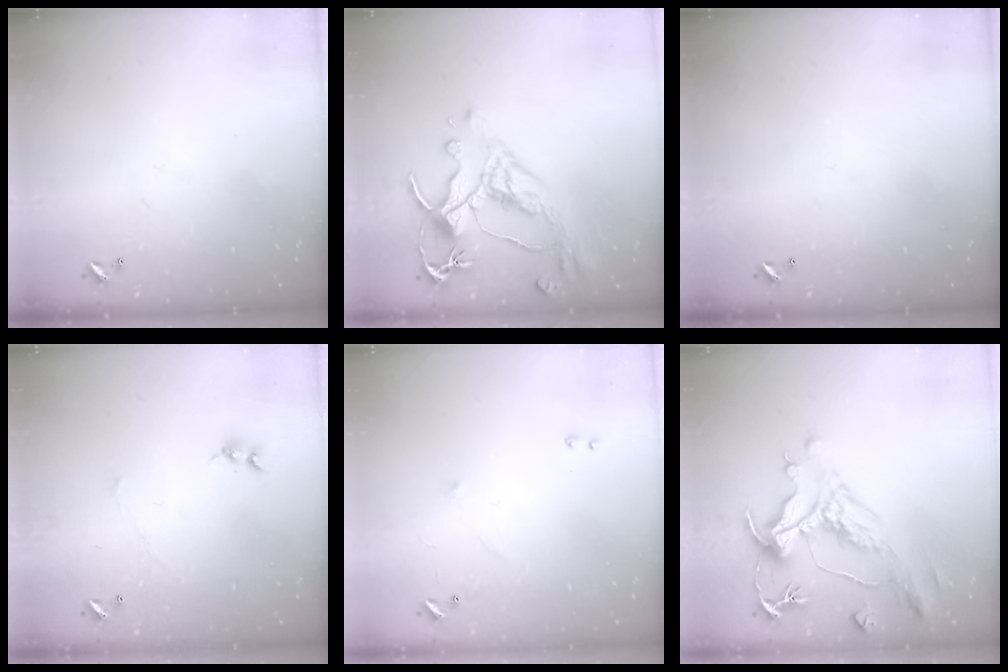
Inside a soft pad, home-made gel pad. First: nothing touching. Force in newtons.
{"total": 4.5, "press": 4.2, "slide": 1.5}
{"total": 0.0}
{"total": 1.4, "press": 1.3, "slide": 0.4}
{"total": 6.1, "press": 6.0, "slide": 0.8}
{"total": 1.9, "press": 0.8, "slide": 1.7}